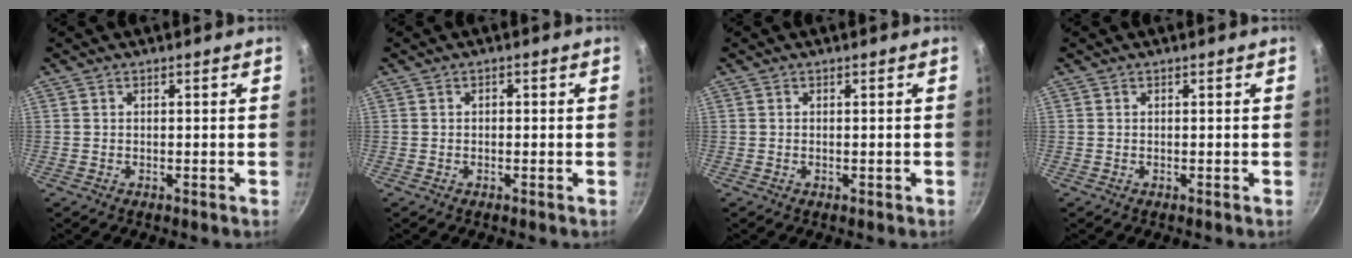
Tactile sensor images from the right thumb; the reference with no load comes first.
{"total": 0.8, "force": [-0.1, 0.6, 0.5], "torque": [-0.005, 0.005, -0.002]}
{"total": 0.6, "force": [-0.2, 0.3, 0.5], "torque": [-0.006, 0.002, -0.002]}
{"total": 0.0}